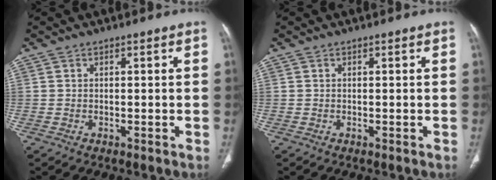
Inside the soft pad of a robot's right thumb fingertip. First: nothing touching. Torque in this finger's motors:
{"motor_torque": [-0.01, -0.01, -0.02, -0.01, 0.02]}